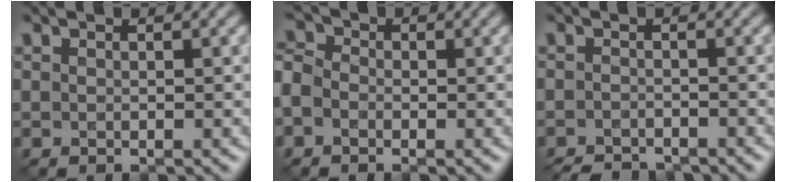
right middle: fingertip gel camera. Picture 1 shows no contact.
{"total": 2.9, "force": [-0.8, 2.3, 1.5], "torque": [-0.031, 0.011, -0.028]}
{"total": 3.1, "force": [-2.9, 0.5, 0.7], "torque": [-0.008, -0.006, -0.054]}